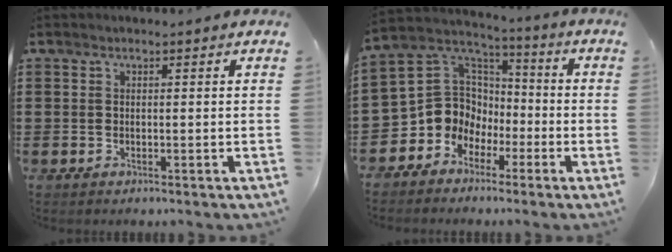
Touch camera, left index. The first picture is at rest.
{"total": 9.1, "force": [-2.2, 8.5, 2.2], "torque": [-0.096, -0.012, -0.041]}